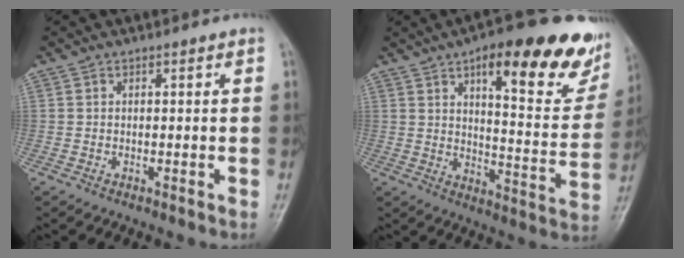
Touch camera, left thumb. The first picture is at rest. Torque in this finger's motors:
{"motor_torque": [1.06, 0.98, 1.51, -1.26, 0.10]}